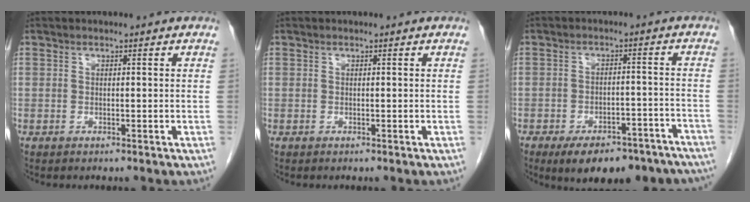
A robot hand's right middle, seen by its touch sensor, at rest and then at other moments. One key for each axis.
{"total": 0.0}
{"total": 16.1, "fx": -12.9, "fy": 6.2, "fz": 7.4, "tx": -0.081, "ty": 0.013, "tz": -0.164}